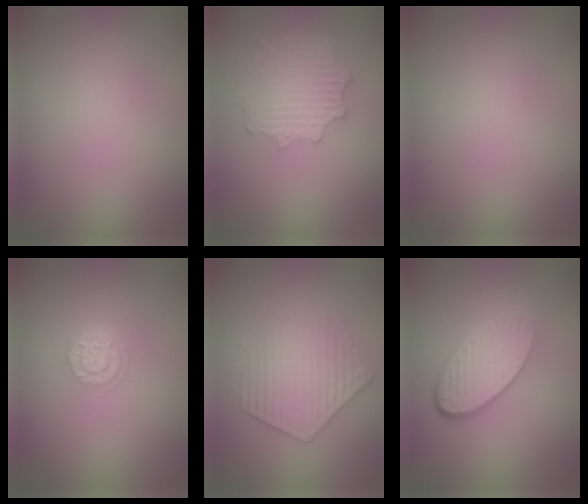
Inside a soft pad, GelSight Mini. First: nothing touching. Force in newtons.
{"total": 4.5, "press": 3.7, "slide": 2.5}
{"total": 0.0}
{"total": 2.4, "press": 1.9, "slide": 1.5}
{"total": 3.5, "press": 3.4, "slide": 0.7}
{"total": 4.8, "press": 3.6, "slide": 3.3}